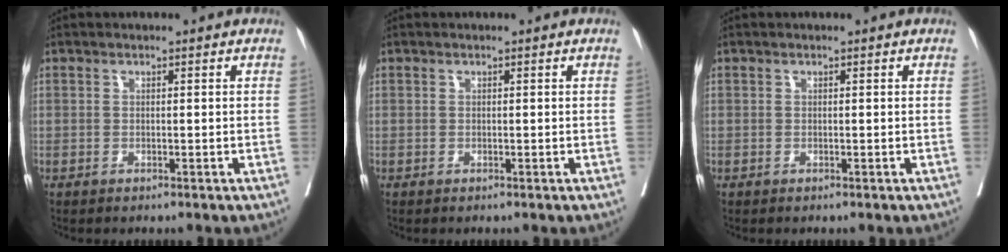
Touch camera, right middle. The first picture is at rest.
{"total": 0.0}
{"total": 0.0}